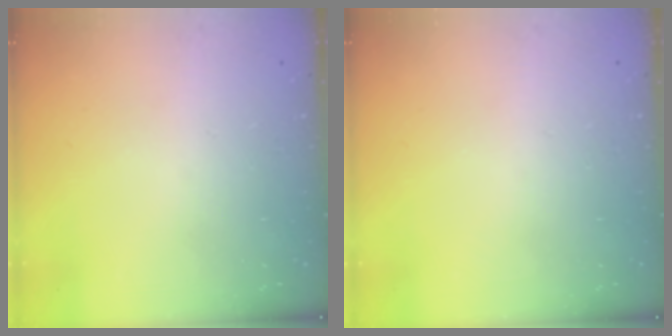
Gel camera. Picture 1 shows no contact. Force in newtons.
{"total": 0.0}